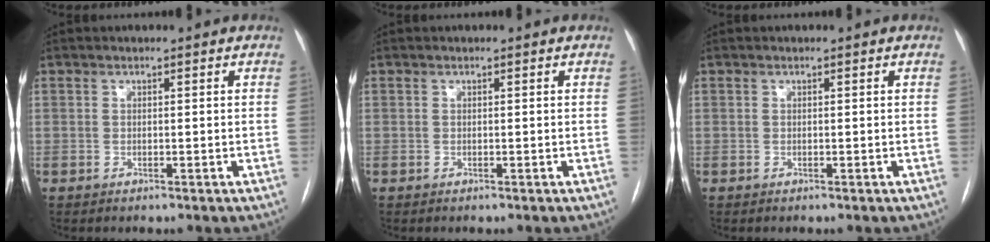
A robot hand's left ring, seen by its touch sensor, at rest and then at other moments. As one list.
[{"total": 0.0}, {"total": 0.0}]